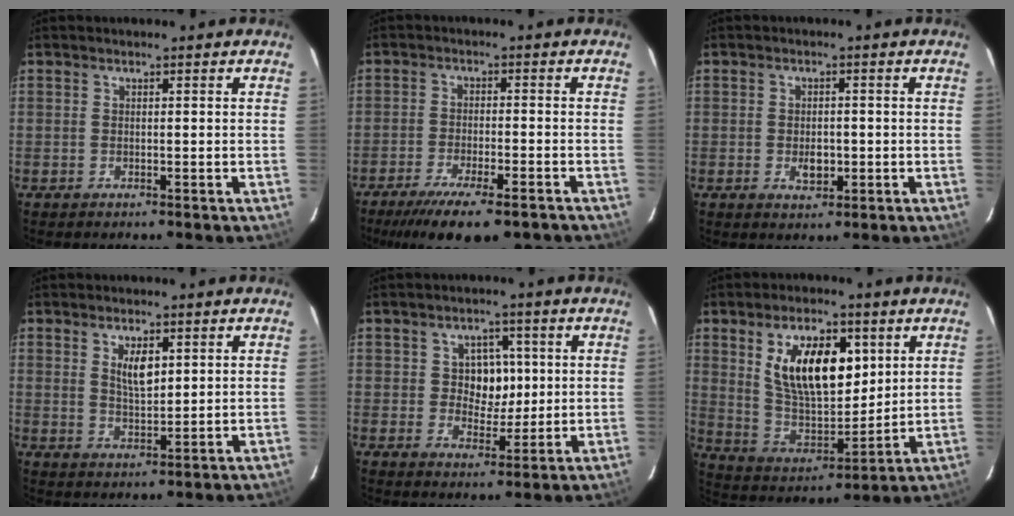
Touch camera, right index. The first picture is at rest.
{"total": 13.7, "force": [-10.2, 3.4, 8.4], "torque": [-0.172, -0.040, -0.161]}
{"total": 3.8, "force": [-0.9, 2.4, 2.8], "torque": [-0.049, -0.002, -0.011]}
{"total": 5.0, "force": [1.9, 2.2, 4.1], "torque": [-0.068, -0.001, 0.036]}
{"total": 5.8, "force": [0.8, 4.9, 3.1], "torque": [-0.048, 0.008, 0.018]}
{"total": 16.5, "force": [5.9, 8.2, 13.1], "torque": [-0.229, 0.001, 0.120]}